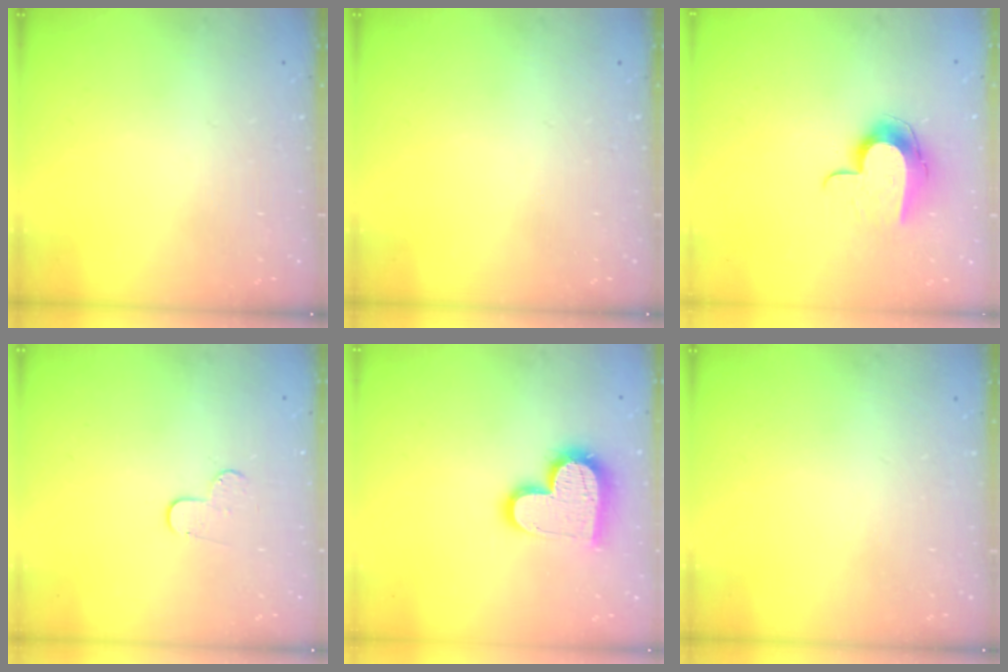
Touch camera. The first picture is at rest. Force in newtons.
{"total": 0.0}
{"total": 10.9, "press": 10.9, "slide": 0.7}
{"total": 4.5, "press": 4.5, "slide": 0.4}
{"total": 16.1, "press": 16.0, "slide": 1.2}
{"total": 0.0}